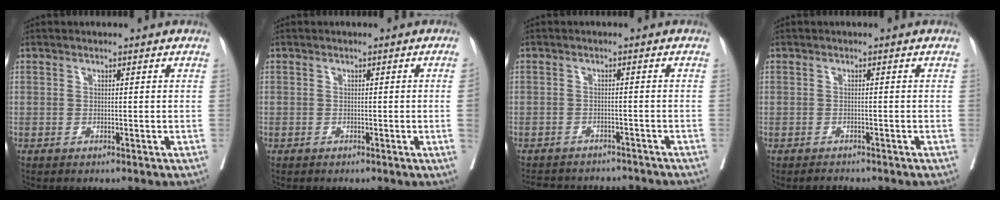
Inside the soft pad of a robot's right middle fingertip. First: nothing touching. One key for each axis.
{"total": 1.4, "fx": -0.3, "fy": -0.5, "fz": 1.2, "tx": -0.012, "ty": -0.001, "tz": -0.006}
{"total": 11.0, "fx": -10.2, "fy": 3.3, "fz": 2.5, "tx": -0.049, "ty": 0.011, "tz": -0.126}
{"total": 1.3, "fx": -1.2, "fy": 0.4, "fz": 0.1, "tx": -0.005, "ty": -0.003, "tz": -0.016}